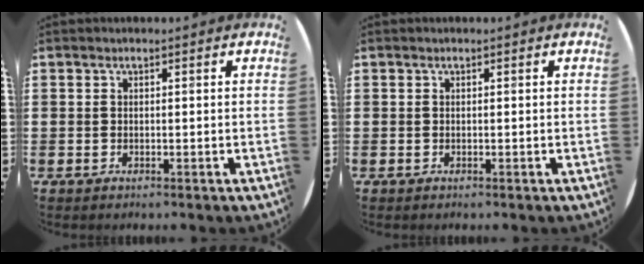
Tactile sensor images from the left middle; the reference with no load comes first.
{"total": 0.0}